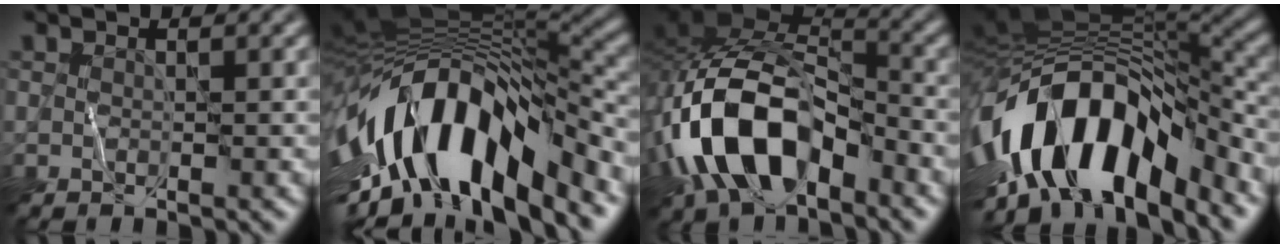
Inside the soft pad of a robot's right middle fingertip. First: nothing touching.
{"total": 14.1, "force": [-5.3, 6.0, 11.6], "torque": [-0.206, 0.007, -0.091]}
{"total": 12.5, "force": [-5.4, 6.8, 8.9], "torque": [-0.171, 0.003, -0.109]}
{"total": 15.1, "force": [-5.9, 7.5, 11.7], "torque": [-0.199, 0.011, -0.105]}